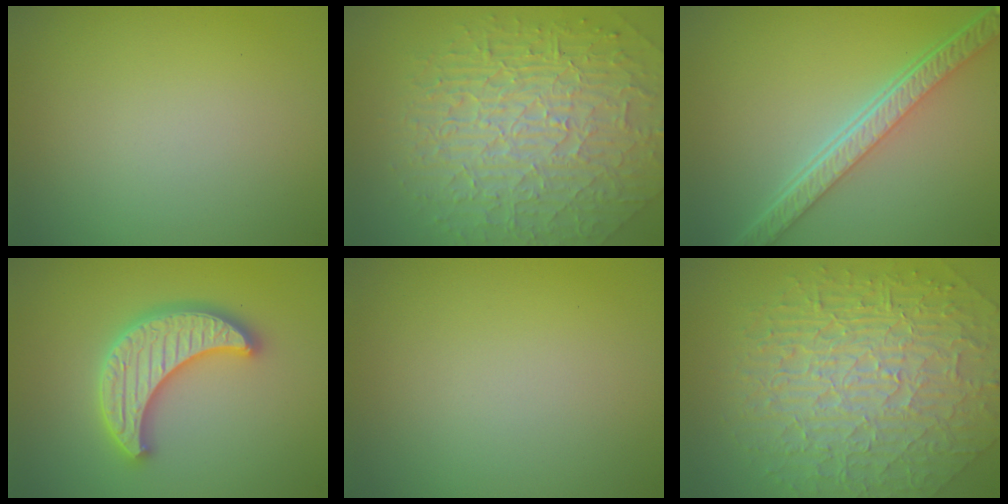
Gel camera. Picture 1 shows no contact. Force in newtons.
{"total": 10.1, "press": 6.6, "slide": 7.6}
{"total": 5.9, "press": 4.5, "slide": 3.8}
{"total": 5.3, "press": 5.2, "slide": 0.9}
{"total": 0.0}
{"total": 9.9, "press": 6.6, "slide": 7.3}